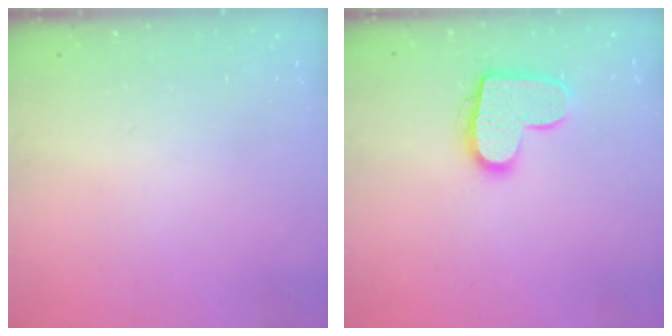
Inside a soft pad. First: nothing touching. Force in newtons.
{"total": 12.8, "press": 12.8, "slide": 0.6}